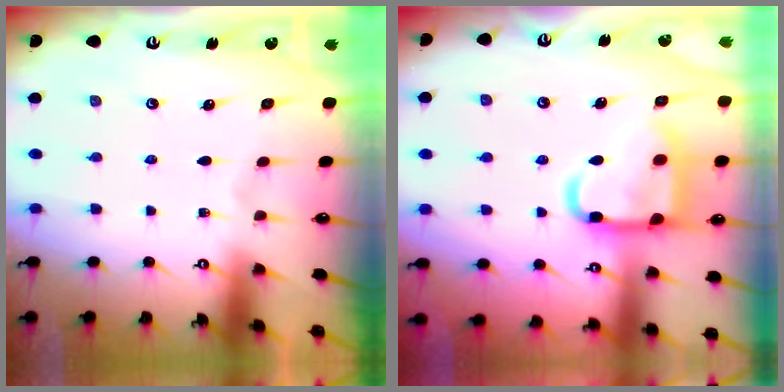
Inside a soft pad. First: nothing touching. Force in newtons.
{"total": 16.8, "press": 16.7, "slide": 1.6}